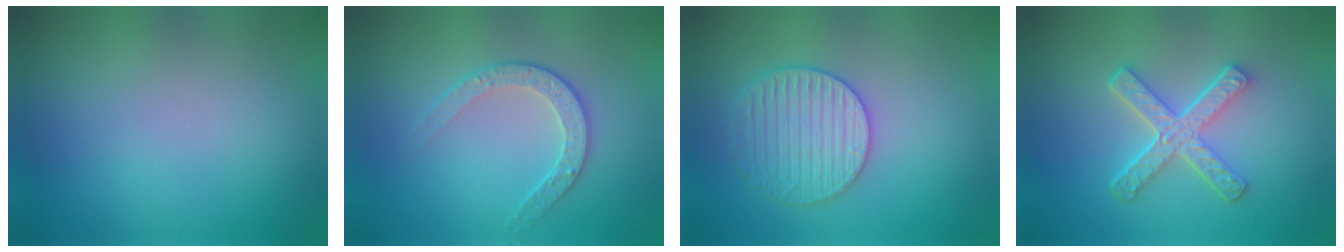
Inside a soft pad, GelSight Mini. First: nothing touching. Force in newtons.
{"total": 2.6, "press": 2.0, "slide": 1.7}
{"total": 3.6, "press": 3.5, "slide": 0.8}
{"total": 4.9, "press": 3.7, "slide": 3.2}